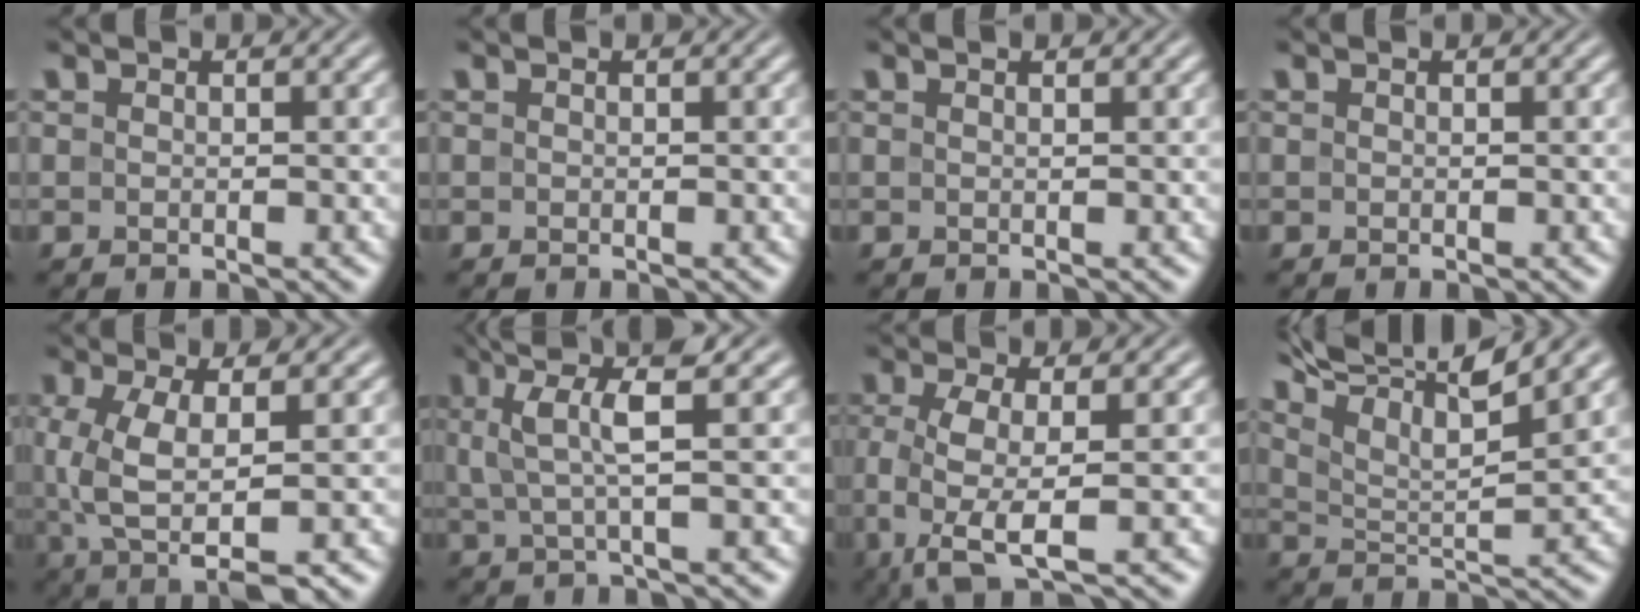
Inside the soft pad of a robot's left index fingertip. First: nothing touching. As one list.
[{"total": 0.0}, {"total": 0.9, "force": [0.7, 0.2, 0.5], "torque": [-0.009, 0.000, 0.005]}, {"total": 0.0}, {"total": 6.5, "force": [-0.4, 2.4, 6.0], "torque": [-0.131, -0.007, -0.006]}, {"total": 5.2, "force": [2.0, 0.7, 4.7], "torque": [-0.088, 0.007, 0.036]}, {"total": 5.2, "force": [-1.3, 1.3, 4.9], "torque": [-0.097, -0.008, -0.034]}, {"total": 8.8, "force": [6.6, 1.6, 5.5], "torque": [-0.099, 0.015, 0.111]}]